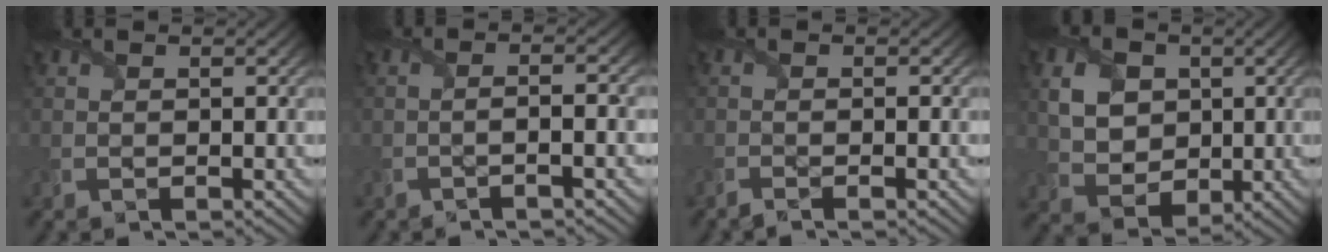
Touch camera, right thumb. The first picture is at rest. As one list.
[{"total": 2.6, "force": [-1.4, -0.2, 2.2], "torque": [-0.033, 0.007, -0.032]}, {"total": 1.6, "force": [-1.2, -0.5, 0.9], "torque": [-0.019, -0.002, -0.026]}, {"total": 6.4, "force": [1.2, 5.1, 3.7], "torque": [-0.097, 0.000, 0.017]}]